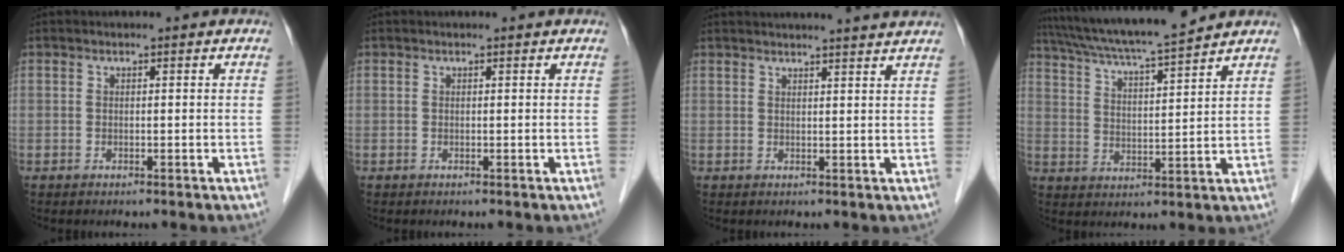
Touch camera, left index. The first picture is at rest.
{"total": 0.7, "force": [0.6, 0.1, 0.2], "torque": [-0.006, 0.006, 0.007]}
{"total": 11.1, "force": [10.4, -0.6, 3.7], "torque": [-0.053, 0.006, 0.115]}
{"total": 13.9, "force": [12.5, -0.1, 6.2], "torque": [-0.119, 0.016, 0.206]}